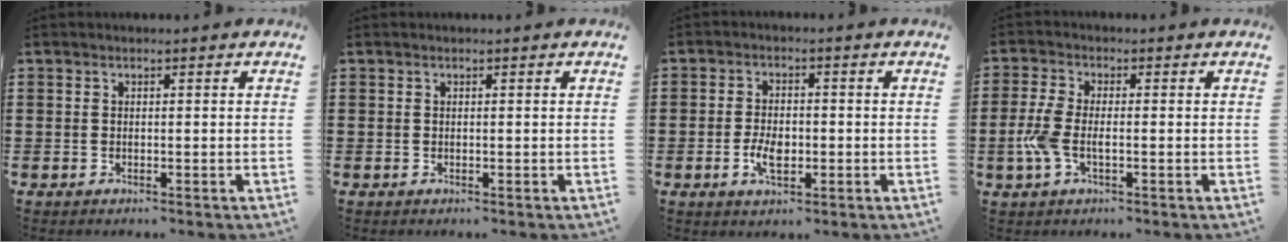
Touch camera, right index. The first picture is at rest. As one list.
[{"total": 0.0}, {"total": 4.5, "force": [-1.0, 2.3, 3.7], "torque": [-0.080, 0.000, -0.020]}, {"total": 4.5, "force": [-1.1, 1.8, 4.0], "torque": [-0.103, -0.010, -0.028]}]